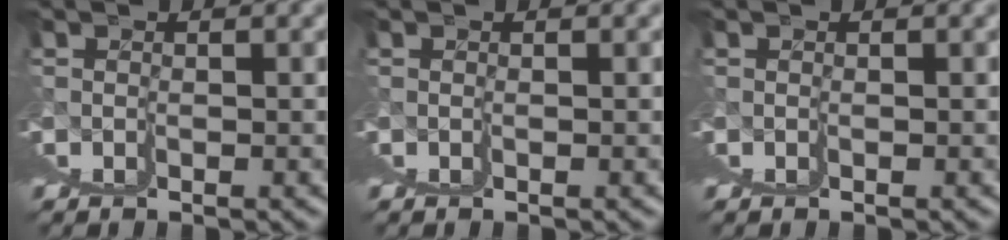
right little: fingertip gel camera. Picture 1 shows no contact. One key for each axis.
{"total": 0.0}
{"total": 0.0}